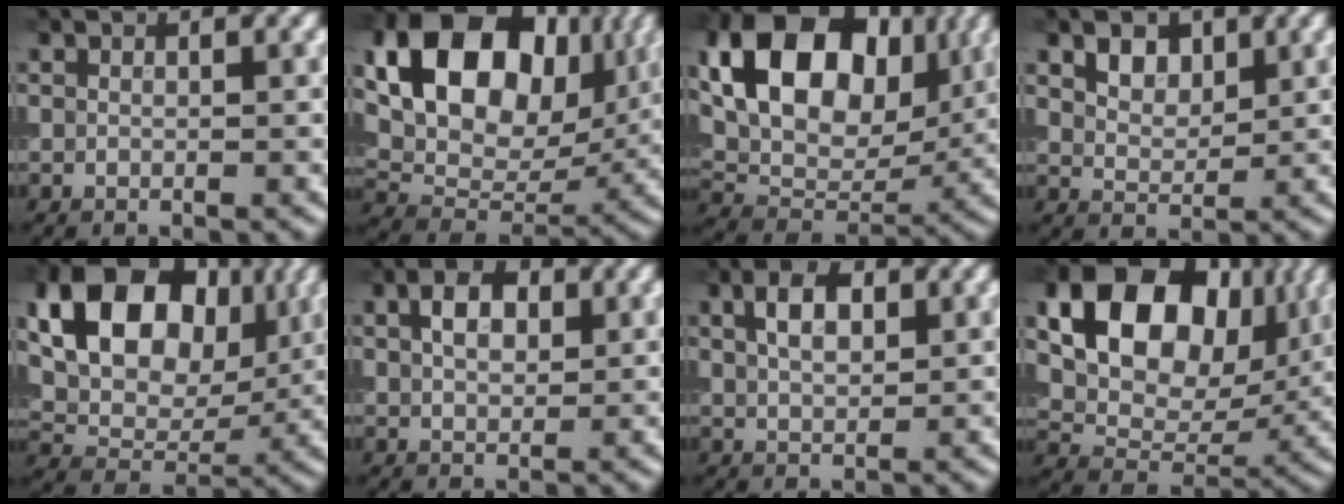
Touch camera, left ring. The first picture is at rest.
{"total": 14.6, "force": [4.9, 9.9, 9.5], "torque": [-0.164, 0.012, 0.090]}
{"total": 12.5, "force": [3.8, 8.4, 8.4], "torque": [-0.139, 0.006, 0.060]}
{"total": 2.5, "force": [1.4, 1.6, 1.3], "torque": [-0.023, -0.006, 0.025]}
{"total": 12.9, "force": [4.2, 8.8, 8.4], "torque": [-0.145, 0.010, 0.067]}
{"total": 3.2, "force": [1.0, 2.1, 2.3], "torque": [-0.044, 0.006, 0.016]}
{"total": 3.4, "force": [1.3, 1.9, 2.5], "torque": [-0.050, 0.007, 0.023]}
{"total": 14.8, "force": [5.2, 10.0, 9.5], "torque": [-0.159, 0.021, 0.091]}